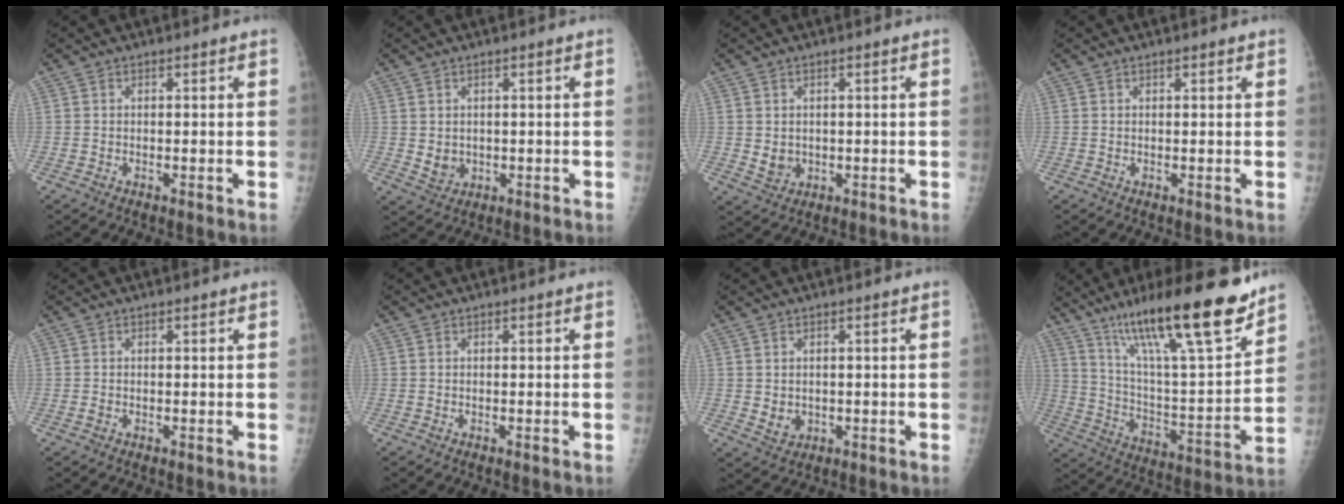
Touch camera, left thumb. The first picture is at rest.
{"total": 3.1, "force": [0.2, 2.6, 1.6], "torque": [-0.019, -0.006, 0.016]}
{"total": 3.0, "force": [0.2, 2.6, 1.5], "torque": [-0.017, -0.005, 0.015]}
{"total": 0.6, "force": [0.4, 0.2, 0.3], "torque": [-0.005, -0.001, 0.007]}
{"total": 0.6, "force": [0.0, 0.4, 0.4], "torque": [-0.009, -0.001, 0.002]}
{"total": 0.0}
{"total": 2.8, "force": [0.1, 2.4, 1.5], "torque": [-0.018, -0.004, 0.012]}
{"total": 25.1, "force": [17.3, 4.2, 17.6], "torque": [-0.270, -0.073, 0.294]}